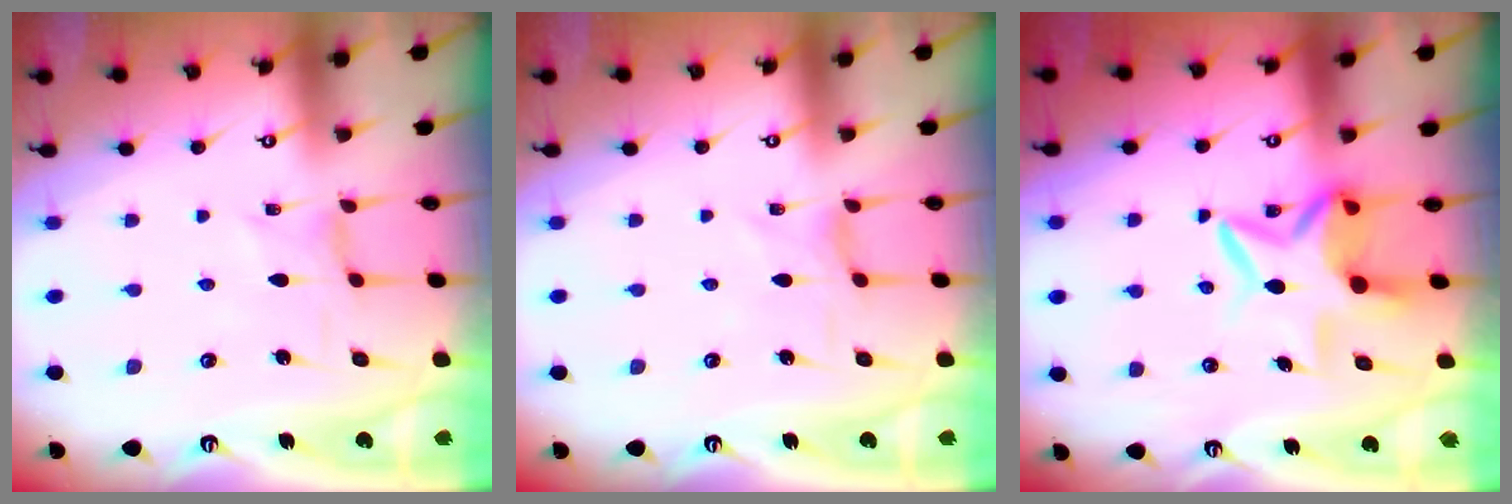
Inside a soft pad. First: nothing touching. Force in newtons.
{"total": 1.5, "press": 1.5, "slide": 0.3}
{"total": 9.8, "press": 9.7, "slide": 1.1}